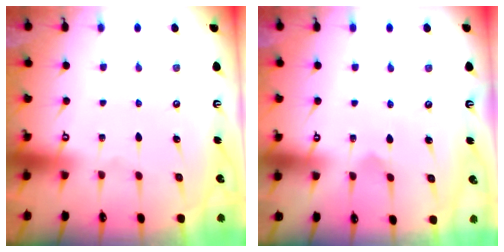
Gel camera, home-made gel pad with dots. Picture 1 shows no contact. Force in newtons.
{"total": 2.3, "press": 2.3, "slide": 0.2}